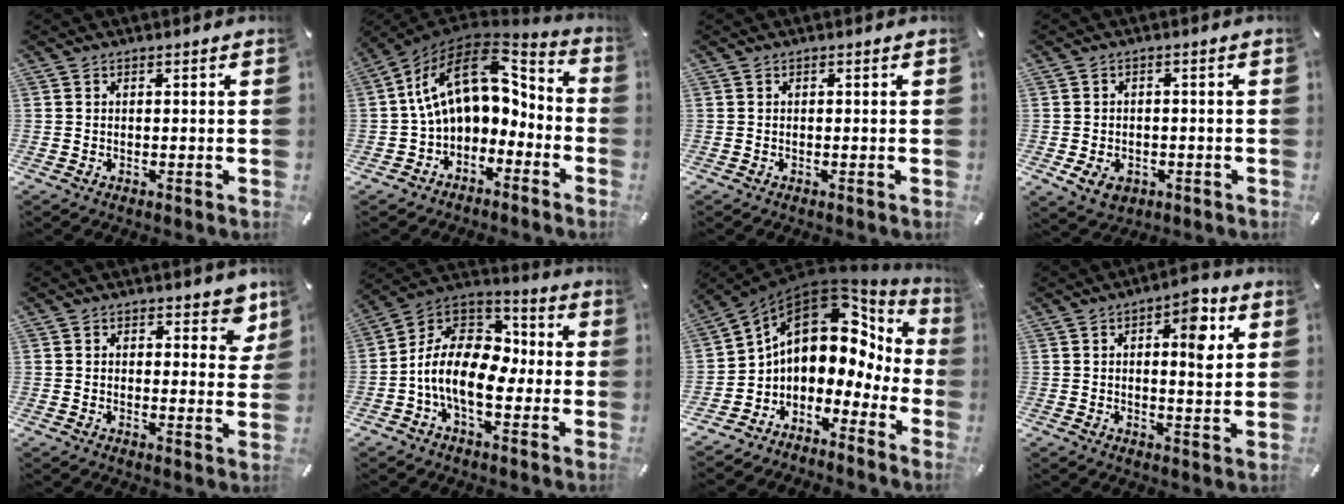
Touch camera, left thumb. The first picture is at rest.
{"total": 16.3, "force": [3.8, 10.6, 11.9], "torque": [-0.219, -0.016, 0.070]}
{"total": 0.0}
{"total": 5.0, "force": [-1.9, 3.8, 2.6], "torque": [-0.045, 0.005, -0.036]}
{"total": 5.3, "force": [3.3, 3.1, 2.8], "torque": [-0.005, -0.020, 0.051]}
{"total": 14.7, "force": [-4.6, 8.6, 11.0], "torque": [-0.237, 0.011, -0.083]}
{"total": 13.6, "force": [5.9, 9.2, 8.2], "torque": [-0.124, -0.047, 0.094]}
{"total": 8.3, "force": [2.8, 3.5, 7.0], "torque": [-0.084, -0.013, 0.036]}